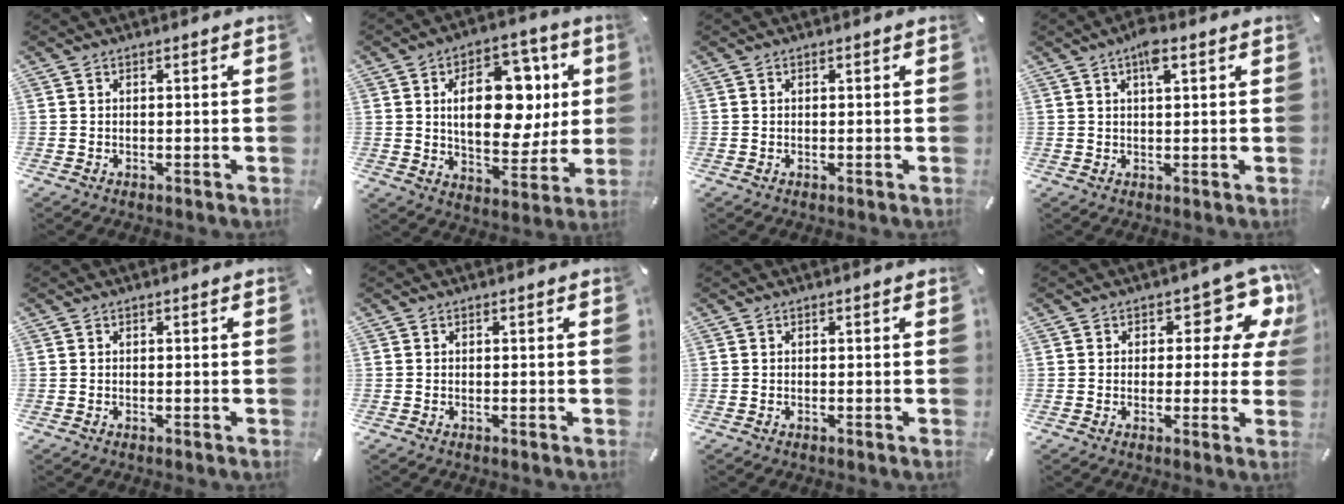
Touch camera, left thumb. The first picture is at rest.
{"total": 18.6, "force": [4.0, 12.1, 13.5], "torque": [-0.187, -0.006, 0.069]}
{"total": 0.0}
{"total": 4.5, "force": [2.3, 1.5, 3.6], "torque": [-0.071, 0.004, 0.037]}
{"total": 0.0}
{"total": 0.0}
{"total": 0.0}
{"total": 10.7, "force": [5.2, 5.8, 7.3], "torque": [-0.084, -0.035, 0.088]}